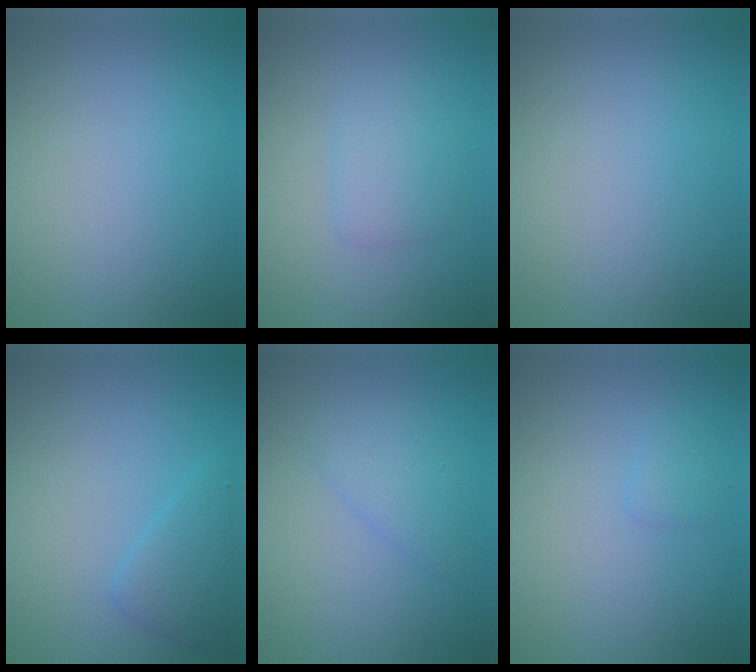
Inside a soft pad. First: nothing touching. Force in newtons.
{"total": 1.9, "press": 1.9, "slide": 0.1}
{"total": 0.0}
{"total": 2.1, "press": 2.1, "slide": 0.0}
{"total": 1.7, "press": 1.7, "slide": 0.2}
{"total": 0.8, "press": 0.7, "slide": 0.1}